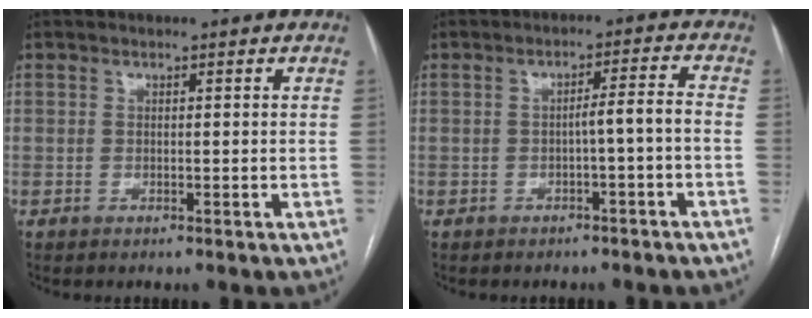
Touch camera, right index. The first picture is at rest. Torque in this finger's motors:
{"motor_torque": [0.50, -0.17, 0.21, 0.05]}